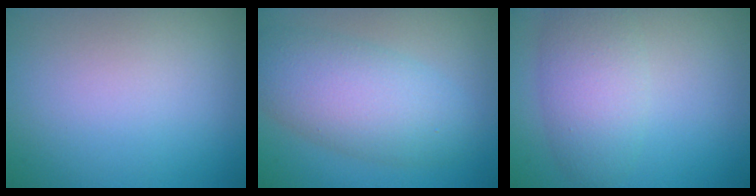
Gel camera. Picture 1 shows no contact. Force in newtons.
{"total": 6.9, "press": 6.9, "slide": 0.4}
{"total": 4.5, "press": 4.5, "slide": 0.3}